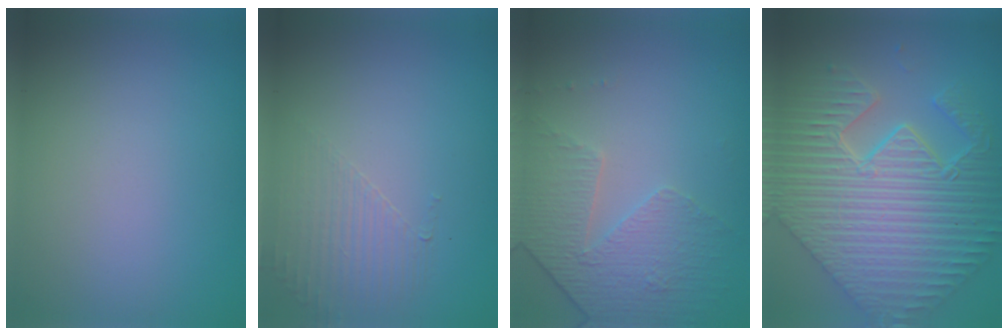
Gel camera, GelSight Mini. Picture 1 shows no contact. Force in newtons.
{"total": 1.6, "press": 0.7, "slide": 1.4}
{"total": 4.7, "press": 3.2, "slide": 3.4}
{"total": 9.5, "press": 7.4, "slide": 6.0}